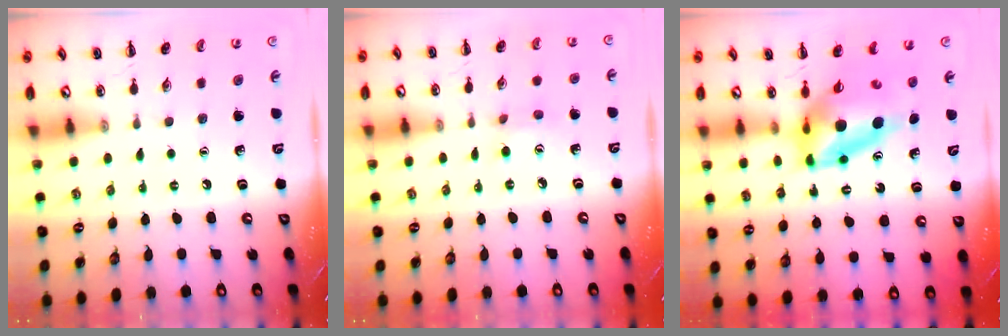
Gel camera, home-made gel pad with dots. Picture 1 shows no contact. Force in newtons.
{"total": 4.3, "press": 4.1, "slide": 1.2}
{"total": 9.6, "press": 9.1, "slide": 3.0}